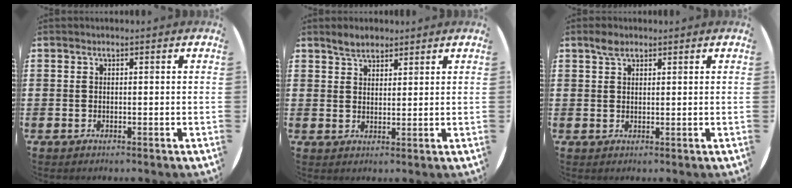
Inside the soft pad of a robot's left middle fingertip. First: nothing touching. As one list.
[{"total": 2.9, "force": [2.6, 1.2, 0.7], "torque": [-0.010, 0.003, 0.048]}, {"total": 1.9, "force": [1.4, 1.0, 0.8], "torque": [-0.011, 0.001, 0.025]}]